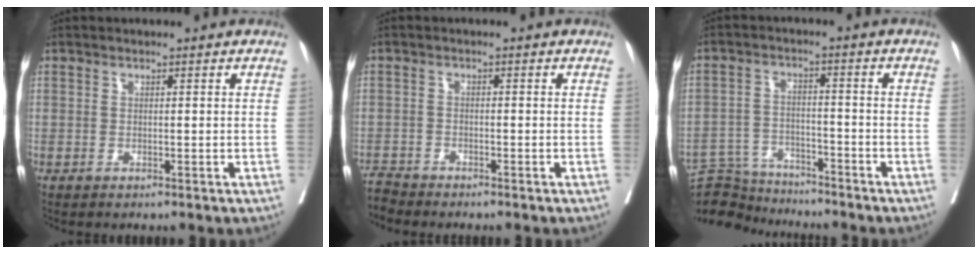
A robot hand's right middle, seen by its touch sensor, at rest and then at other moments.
{"total": 2.5, "force": [-2.5, -0.2, -0.4], "torque": [0.008, -0.014, -0.047]}
{"total": 8.7, "force": [-8.6, 1.5, -0.1], "torque": [0.001, 0.016, -0.150]}